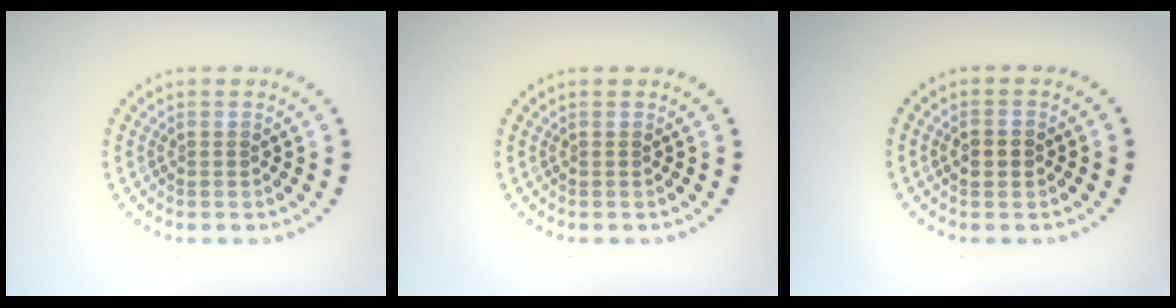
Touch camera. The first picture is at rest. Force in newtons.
{"total": 0.0}
{"total": 2.1, "press": 2.0, "slide": 0.2}